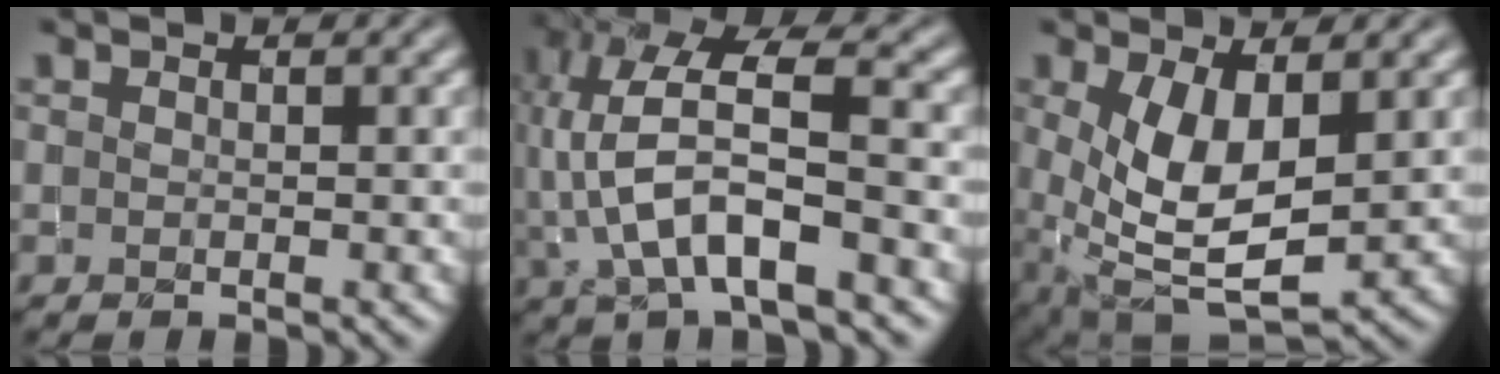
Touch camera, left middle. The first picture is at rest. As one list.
[{"total": 9.6, "force": [-1.2, 3.9, 8.7], "torque": [-0.181, 0.019, -0.030]}, {"total": 7.1, "force": [0.6, 3.5, 6.2], "torque": [-0.133, -0.006, 0.017]}]